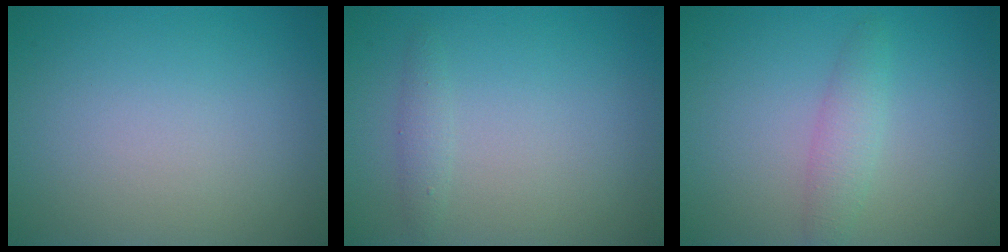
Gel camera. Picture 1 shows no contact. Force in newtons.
{"total": 1.1, "press": 1.1, "slide": 0.0}
{"total": 2.0, "press": 2.0, "slide": 0.1}